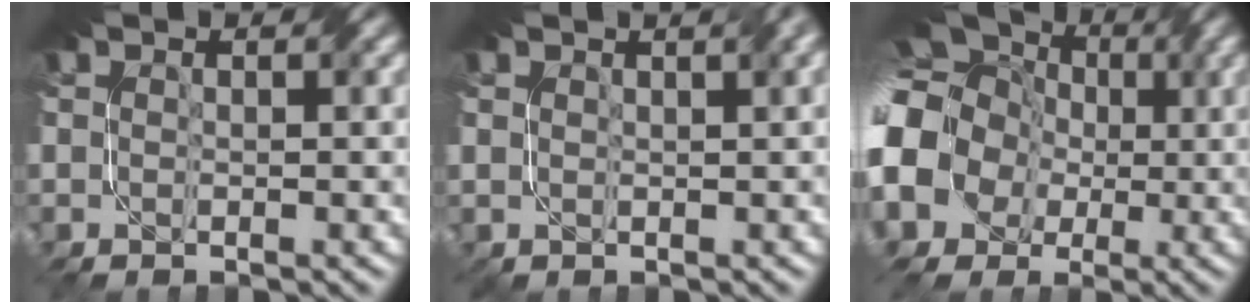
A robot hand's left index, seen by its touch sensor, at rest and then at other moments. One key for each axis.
{"total": 2.2, "fx": 1.5, "fy": 0.7, "fz": 1.4, "tx": -0.010, "ty": 0.008, "tz": 0.022}
{"total": 15.4, "fx": 0.2, "fy": 13.6, "fz": 7.2, "tx": -0.201, "ty": 0.000, "tz": -0.047}